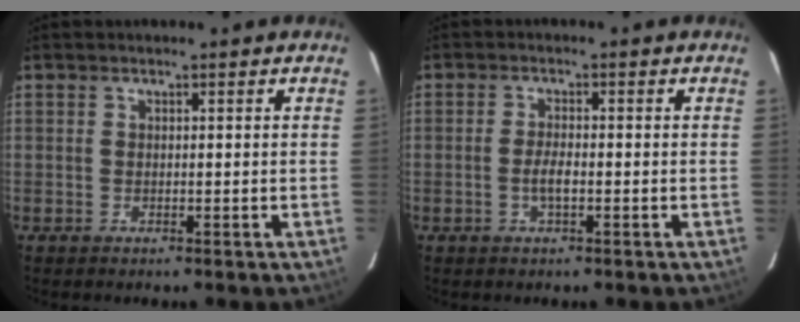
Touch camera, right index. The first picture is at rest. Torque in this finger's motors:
{"motor_torque": [0.52, -0.25, 0.26, 0.08]}